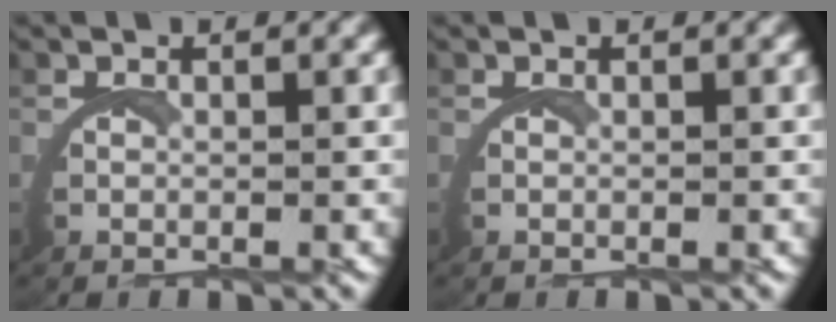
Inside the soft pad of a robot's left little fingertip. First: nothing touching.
{"total": 0.0}